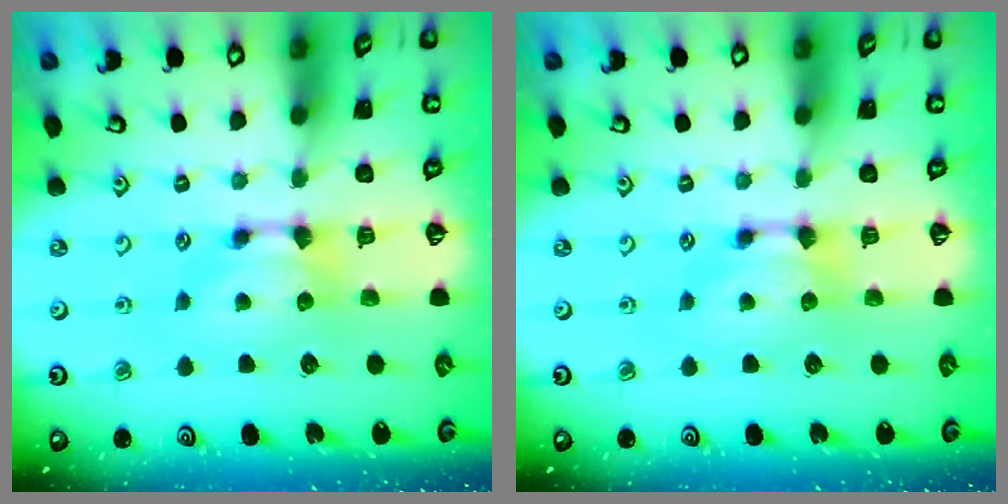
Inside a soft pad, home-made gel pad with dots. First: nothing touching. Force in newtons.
{"total": 0.0}